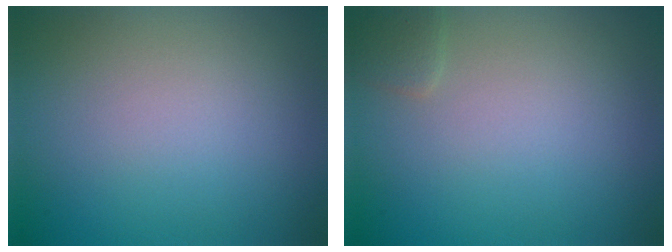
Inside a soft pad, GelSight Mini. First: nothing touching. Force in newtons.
{"total": 1.0, "press": 1.0, "slide": 0.1}